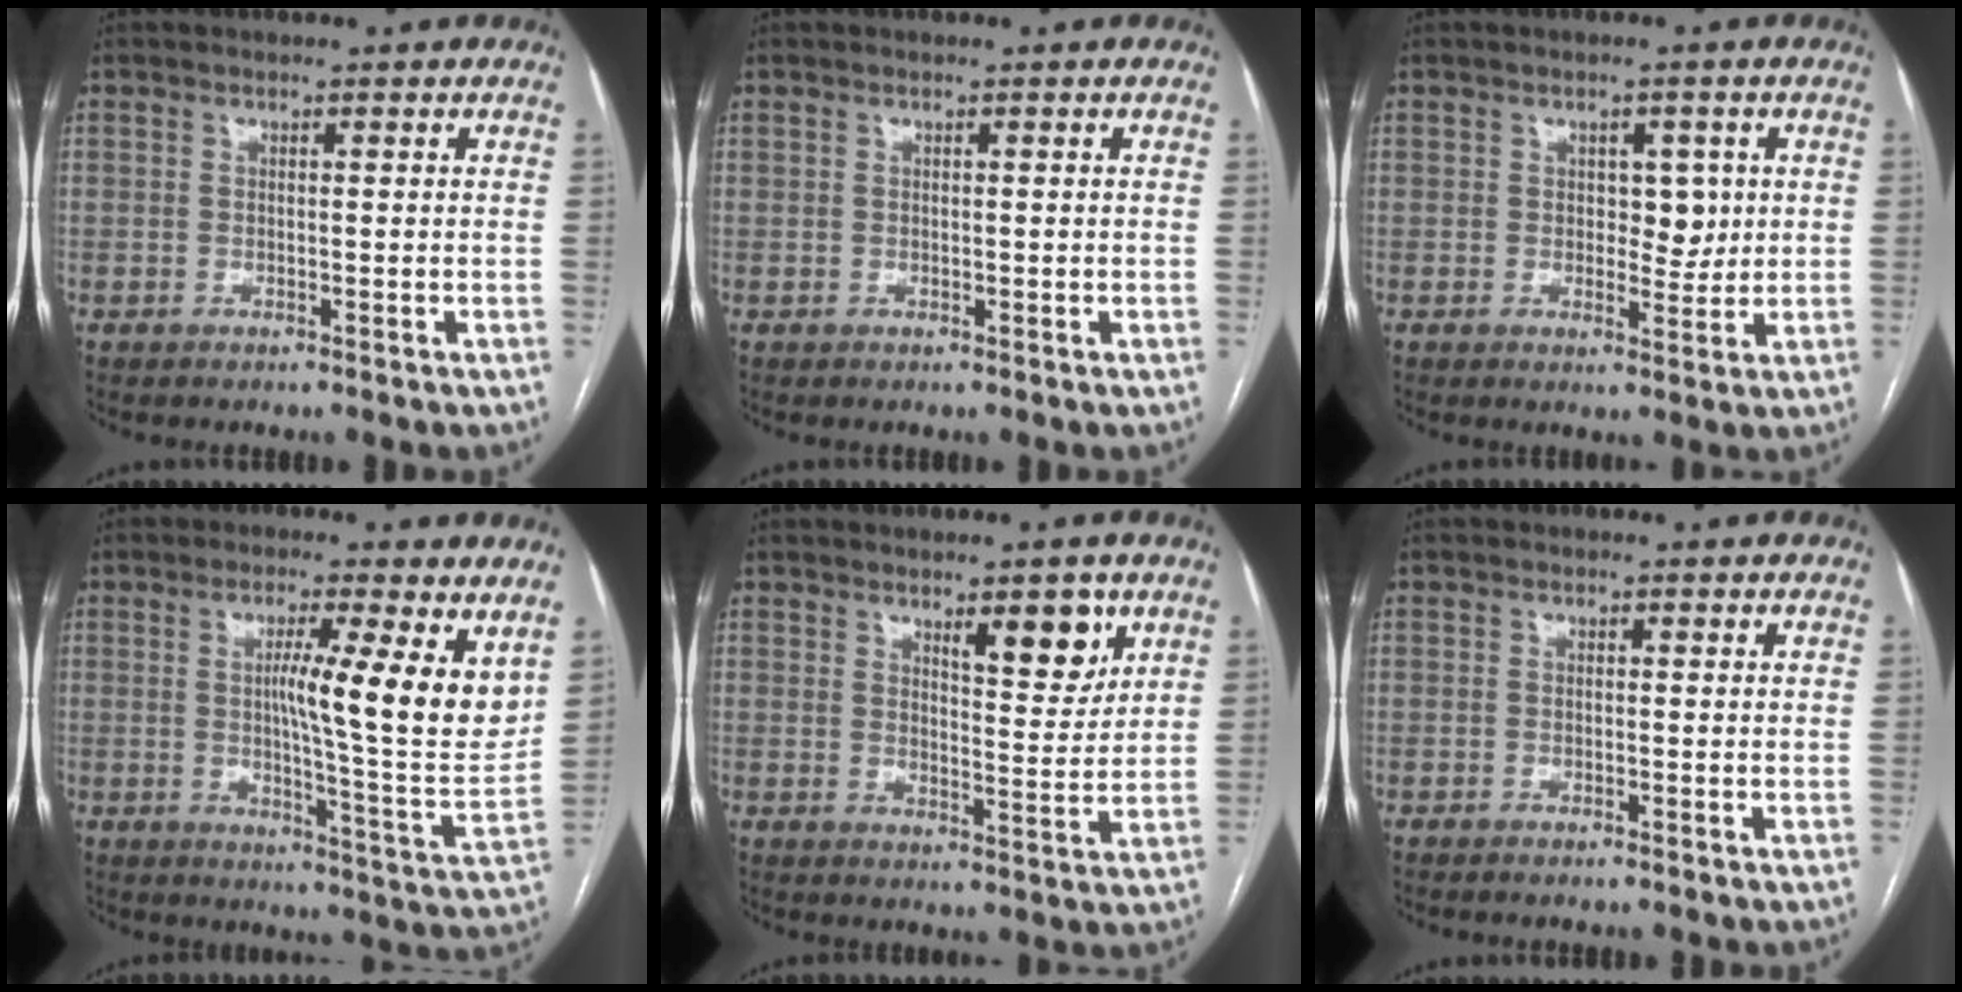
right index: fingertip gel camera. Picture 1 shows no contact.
{"total": 0.5, "force": [0.2, 0.3, 0.3], "torque": [-0.007, -0.001, 0.006]}
{"total": 4.1, "force": [0.8, 2.3, 3.3], "torque": [-0.038, 0.001, 0.014]}
{"total": 12.3, "force": [4.4, 0.4, 11.5], "torque": [-0.167, -0.010, 0.062]}
{"total": 6.5, "force": [3.9, 1.6, 5.0], "torque": [-0.071, -0.007, 0.057]}
{"total": 0.8, "force": [-0.7, -0.2, 0.4], "torque": [-0.008, 0.001, -0.012]}